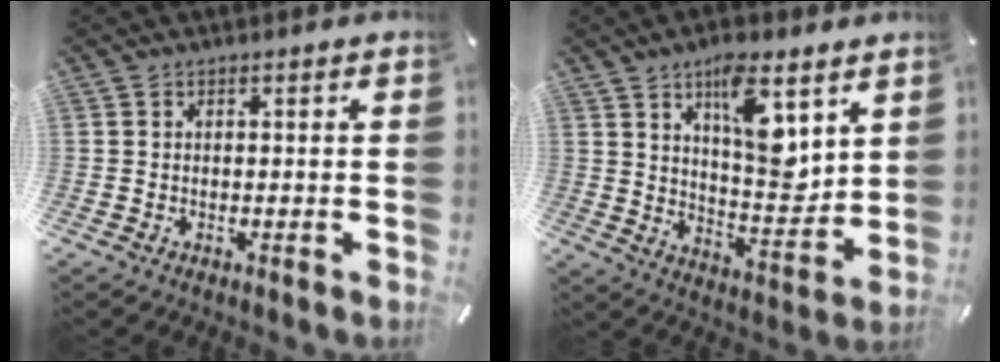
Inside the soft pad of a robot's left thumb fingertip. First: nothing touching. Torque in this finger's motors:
{"motor_torque": [2.19, 2.24, 1.40, -1.37, 0.46]}